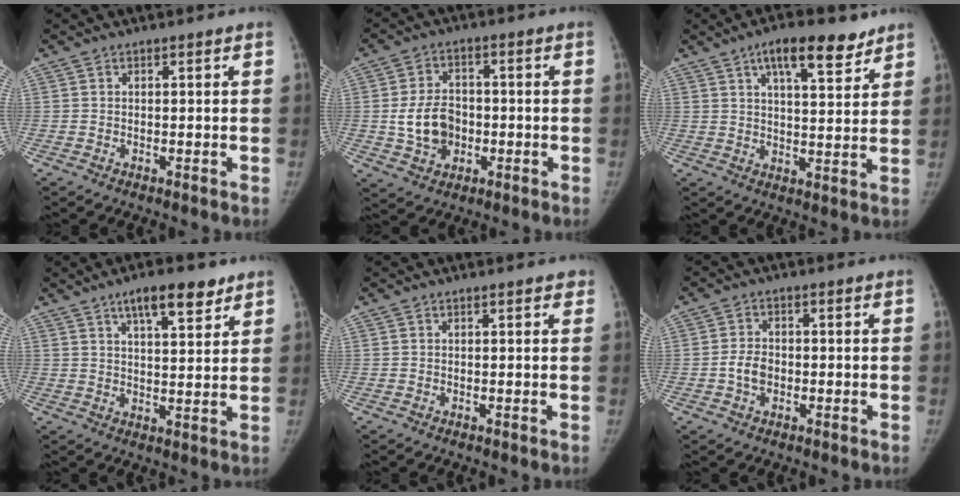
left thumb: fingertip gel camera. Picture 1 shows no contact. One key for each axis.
{"total": 9.0, "fx": -1.3, "fy": 7.0, "fz": 5.5, "tx": -0.078, "ty": 0.013, "tz": -0.018}
{"total": 10.5, "fx": 6.7, "fy": 3.8, "fz": 7.2, "tx": -0.088, "ty": -0.030, "tz": 0.101}
{"total": 9.0, "fx": 5.8, "fy": 3.0, "fz": 6.2, "tx": -0.078, "ty": -0.028, "tz": 0.090}
{"total": 1.2, "fx": 0.8, "fy": 0.6, "fz": 0.7, "tx": 0.004, "ty": 0.003, "tz": 0.002}
{"total": 4.0, "fx": -0.9, "fy": 2.9, "fz": 2.6, "tx": -0.043, "ty": 0.010, "tz": -0.019}